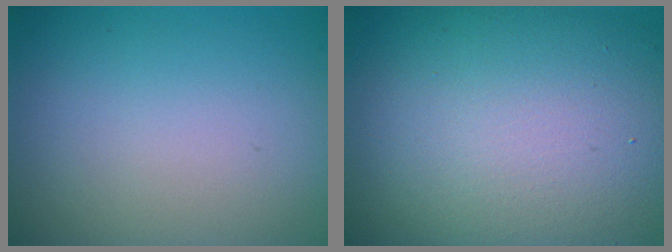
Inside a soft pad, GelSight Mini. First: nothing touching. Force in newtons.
{"total": 13.9, "press": 13.9, "slide": 1.1}